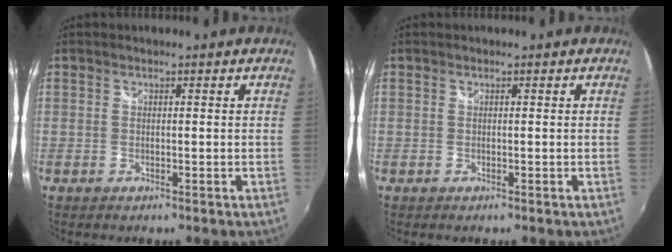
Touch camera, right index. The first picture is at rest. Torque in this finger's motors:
{"motor_torque": [0.00, 0.00, 0.00, 0.00]}